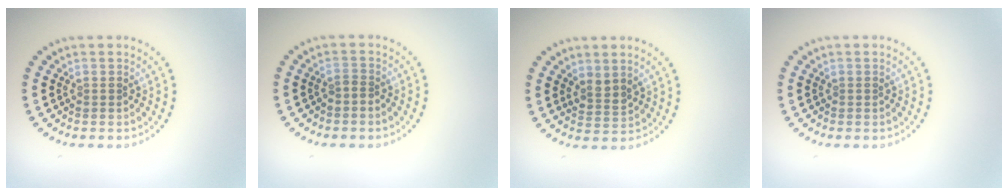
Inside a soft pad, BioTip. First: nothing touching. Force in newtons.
{"total": 0.5, "press": 0.3, "slide": 0.4}
{"total": 1.7, "press": 1.2, "slide": 1.1}
{"total": 0.0}